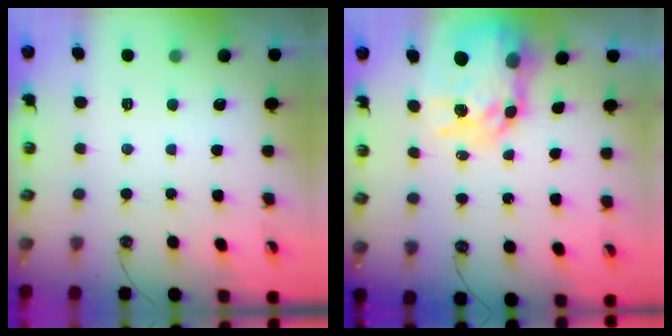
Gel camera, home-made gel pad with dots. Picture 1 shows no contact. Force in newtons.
{"total": 11.9, "press": 11.9, "slide": 1.0}